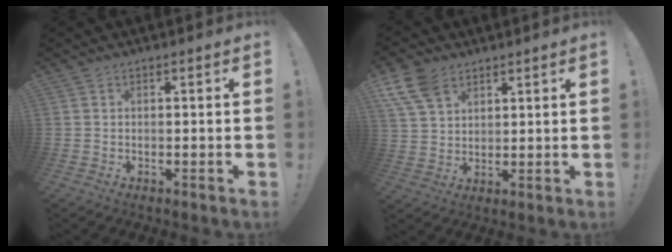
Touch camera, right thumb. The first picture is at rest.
{"total": 9.8, "force": [5.9, 6.1, 5.0], "torque": [-0.099, -0.021, 0.115]}